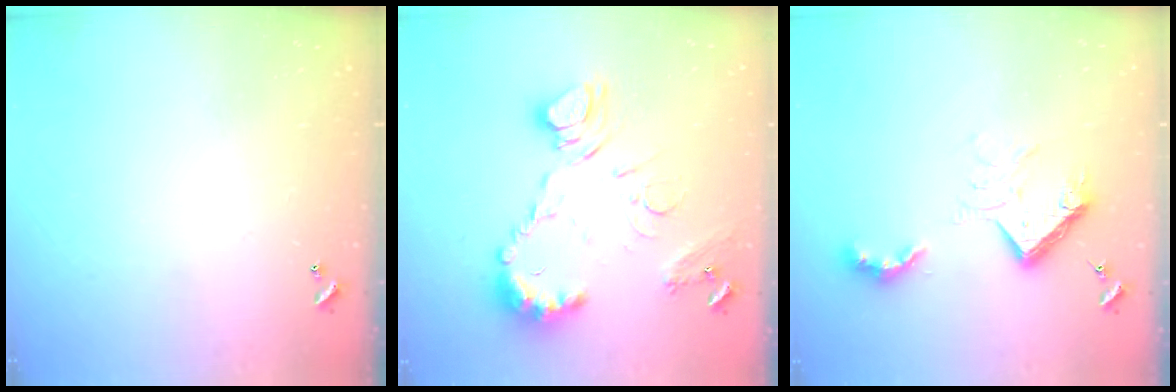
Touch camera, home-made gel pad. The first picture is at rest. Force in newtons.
{"total": 13.0, "press": 13.0, "slide": 1.2}
{"total": 12.0, "press": 12.0, "slide": 0.0}